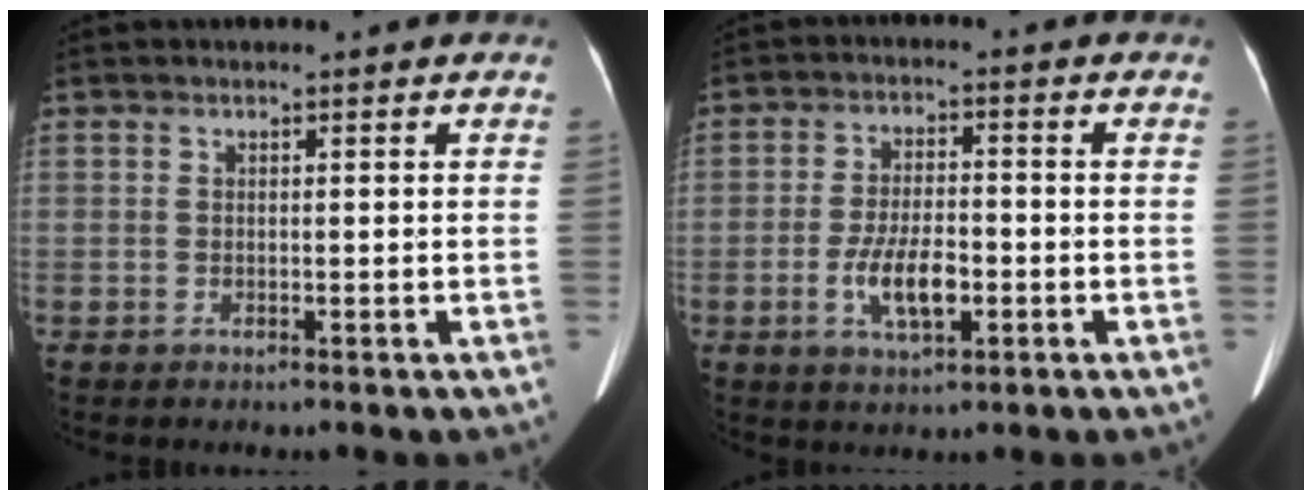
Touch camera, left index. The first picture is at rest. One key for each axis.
{"total": 7.0, "fx": -2.3, "fy": 2.6, "fz": 6.1, "tx": -0.124, "ty": -0.002, "tz": -0.037}